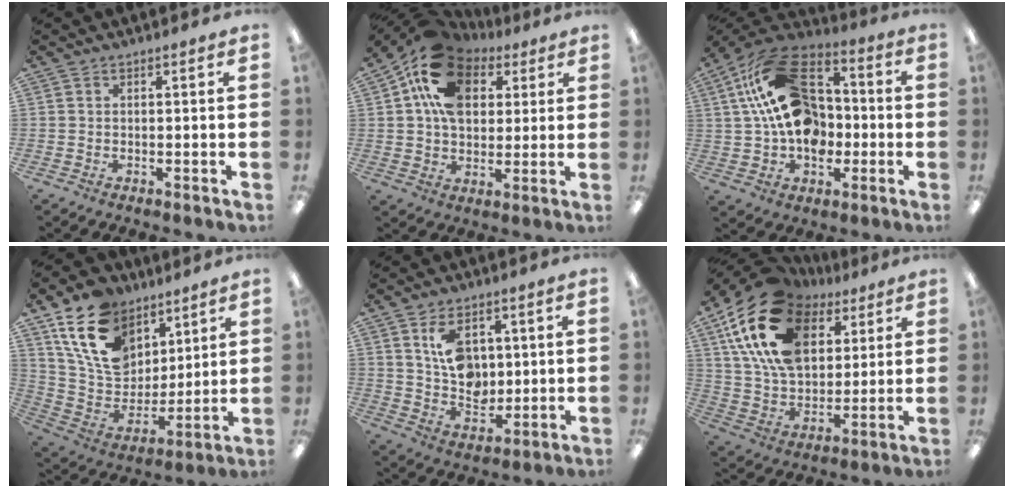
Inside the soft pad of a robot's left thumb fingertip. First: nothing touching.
{"total": 15.8, "force": [6.8, 11.3, 8.7], "torque": [-0.154, -0.013, 0.130]}
{"total": 23.1, "force": [4.1, 16.2, 15.9], "torque": [-0.287, 0.004, 0.079]}
{"total": 18.9, "force": [10.3, 13.0, 9.0], "torque": [-0.168, -0.040, 0.199]}
{"total": 9.8, "force": [3.6, 7.1, 5.7], "torque": [-0.086, 0.002, 0.068]}
{"total": 23.0, "force": [11.0, 14.5, 14.0], "torque": [-0.292, -0.036, 0.196]}